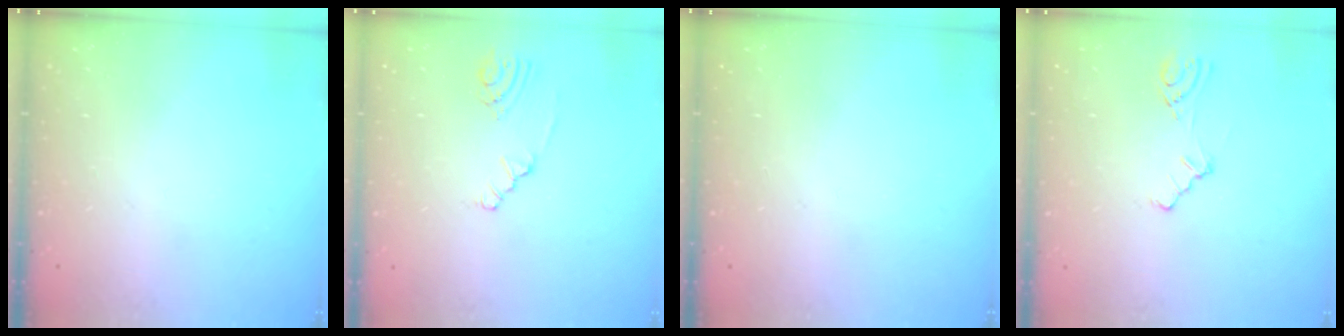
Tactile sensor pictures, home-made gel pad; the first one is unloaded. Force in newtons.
{"total": 2.8, "press": 2.8, "slide": 0.5}
{"total": 0.0}
{"total": 3.0, "press": 2.9, "slide": 0.6}